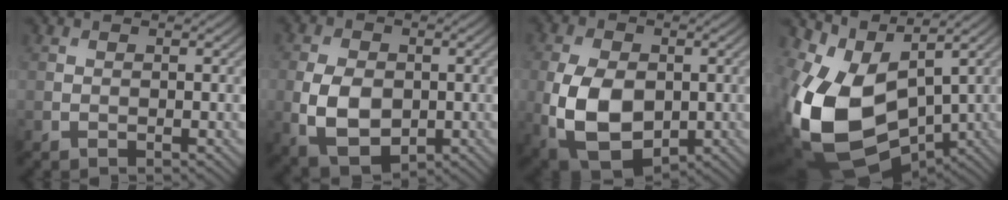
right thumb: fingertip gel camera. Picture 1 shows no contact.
{"total": 8.6, "force": [-1.3, 5.7, 6.3], "torque": [-0.147, -0.012, -0.024]}
{"total": 14.6, "force": [-2.7, 9.6, 10.7], "torque": [-0.235, -0.027, -0.040]}
{"total": 15.4, "force": [-1.0, 9.8, 11.8], "torque": [-0.285, -0.030, 0.005]}